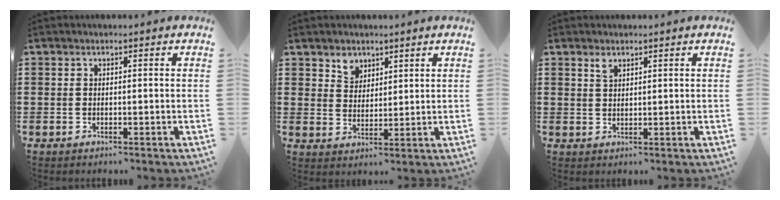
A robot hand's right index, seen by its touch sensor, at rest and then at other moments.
{"total": 3.6, "force": [2.5, 2.6, 0.3], "torque": [-0.013, 0.004, 0.046]}
{"total": 1.6, "force": [1.2, 0.6, 0.7], "torque": [-0.018, 0.003, 0.022]}